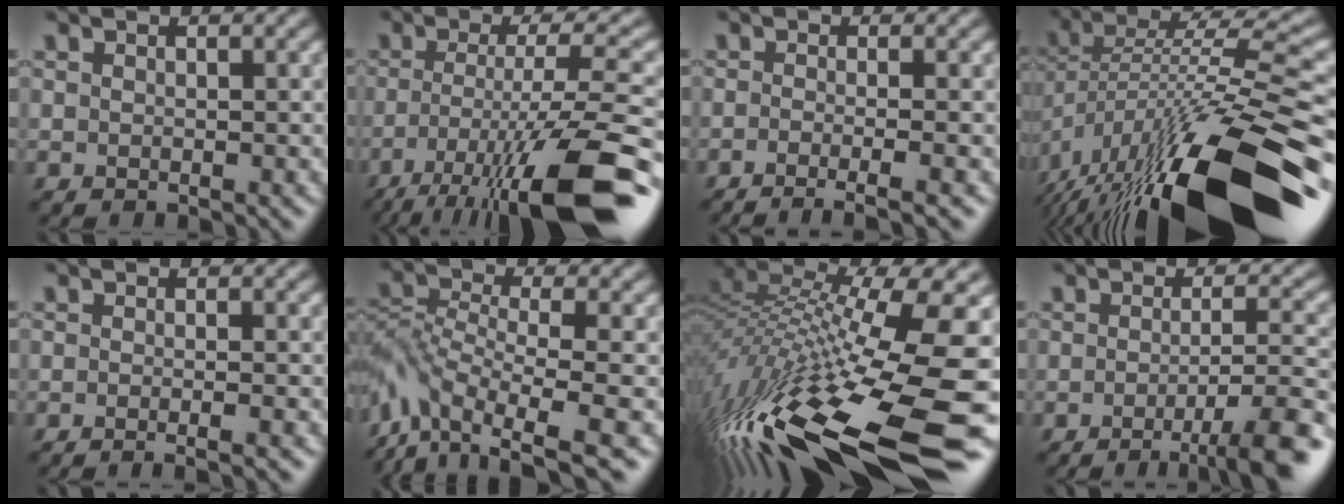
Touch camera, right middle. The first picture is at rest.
{"total": 13.1, "force": [-7.1, 2.9, 10.6], "torque": [-0.176, -0.005, -0.119]}
{"total": 4.0, "force": [-1.9, 1.1, 3.3], "torque": [-0.031, -0.006, -0.041]}
{"total": 17.3, "force": [-7.7, 5.2, 14.5], "torque": [-0.254, 0.009, -0.138]}
{"total": 2.7, "force": [-0.7, 1.1, 2.3], "torque": [-0.006, -0.005, -0.027]}
{"total": 7.1, "force": [-4.4, 2.7, 4.8], "torque": [-0.096, -0.012, -0.087]}
{"total": 17.4, "force": [-5.4, 4.6, 15.9], "torque": [-0.324, -0.017, -0.079]}
{"total": 6.6, "force": [-3.1, 1.3, 5.6], "torque": [-0.074, 0.002, -0.048]}